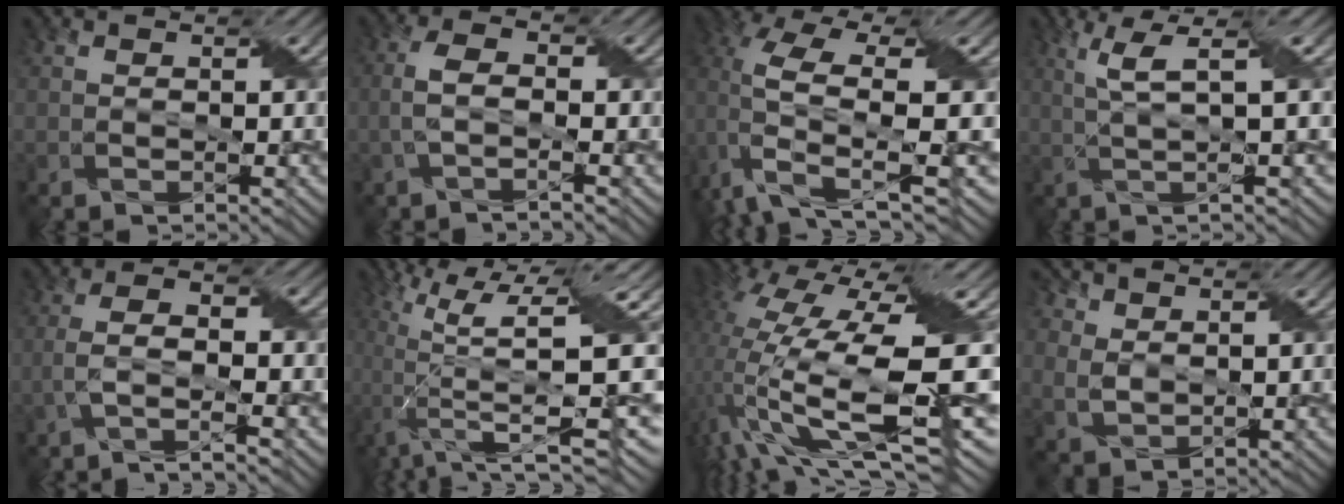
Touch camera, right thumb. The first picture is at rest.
{"total": 3.0, "force": [-1.0, 0.9, 2.7], "torque": [-0.063, 0.005, -0.026]}
{"total": 11.9, "force": [3.1, 4.3, 10.6], "torque": [-0.243, -0.004, 0.059]}
{"total": 7.0, "force": [1.5, 0.9, 6.8], "torque": [-0.127, 0.015, 0.031]}
{"total": 4.4, "force": [-2.1, 1.1, 3.8], "torque": [-0.075, 0.005, -0.051]}
{"total": 13.9, "force": [0.7, 4.7, 13.1], "torque": [-0.289, -0.008, 0.020]}
{"total": 17.2, "force": [-0.6, 7.1, 15.7], "torque": [-0.353, -0.025, 0.002]}
{"total": 3.7, "force": [2.1, 2.5, 1.6], "torque": [-0.045, -0.002, 0.044]}